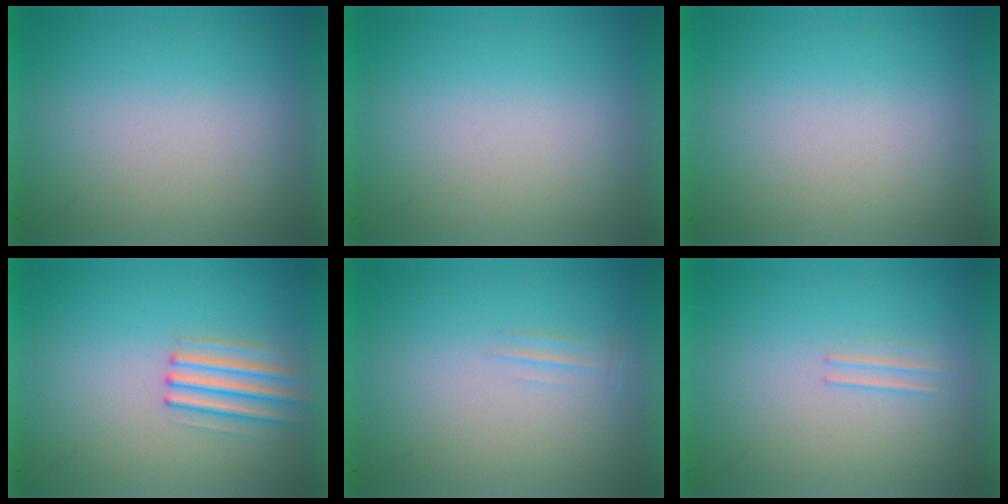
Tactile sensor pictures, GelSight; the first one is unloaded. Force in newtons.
{"total": 0.0}
{"total": 0.0}
{"total": 2.2}
{"total": 2.0}
{"total": 1.2}